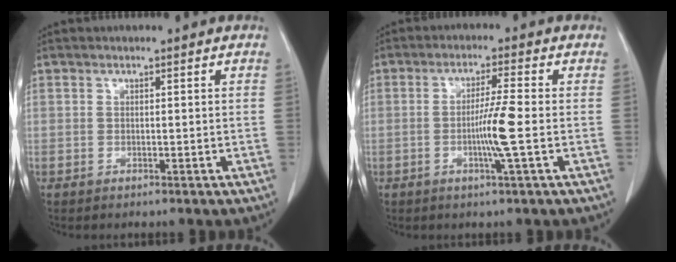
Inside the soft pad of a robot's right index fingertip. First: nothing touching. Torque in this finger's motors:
{"motor_torque": [0.24, -0.07, 0.13, 0.09]}